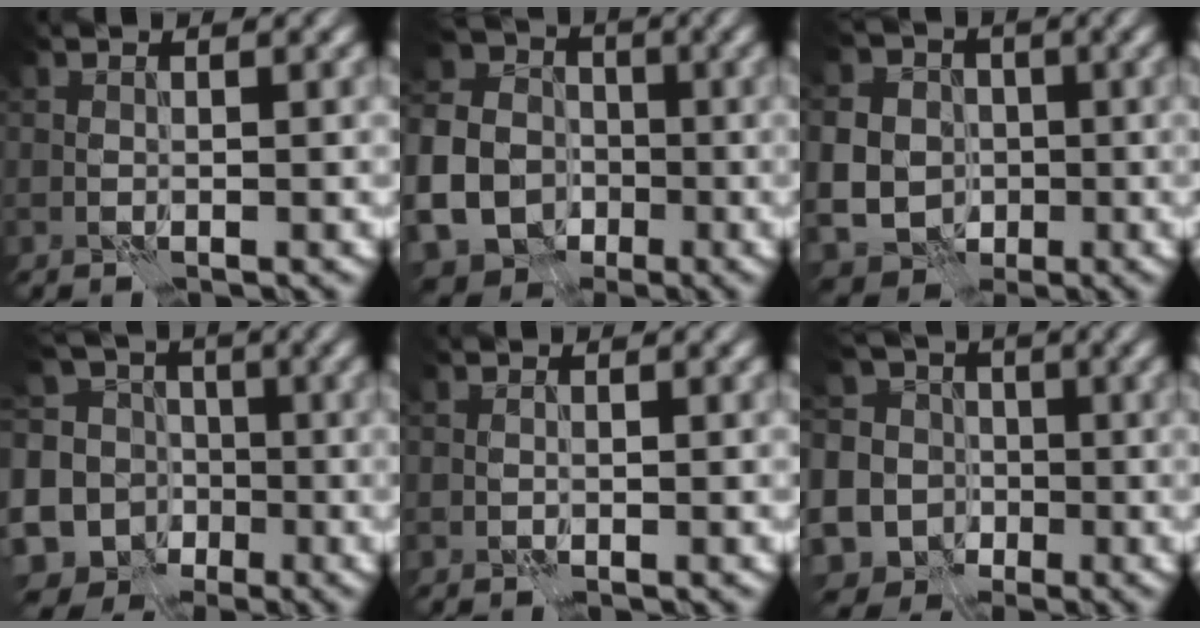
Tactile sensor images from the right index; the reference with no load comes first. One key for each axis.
{"total": 13.8, "fx": -4.4, "fy": 11.7, "fz": 5.8, "tx": -0.151, "ty": -0.040, "tz": -0.105}
{"total": 10.0, "fx": -1.5, "fy": 9.1, "fz": 3.8, "tx": -0.074, "ty": 0.002, "tz": -0.054}
{"total": 11.9, "fx": -4.0, "fy": 10.1, "fz": 4.6, "tx": -0.109, "ty": 0.003, "tz": -0.080}
{"total": 0.6, "fx": -0.1, "fy": 0.5, "fz": 0.3, "tx": -0.004, "ty": -0.001, "tz": -0.004}
{"total": 14.6, "fx": -5.5, "fy": 12.7, "fz": 4.7, "tx": -0.126, "ty": -0.006, "tz": -0.110}